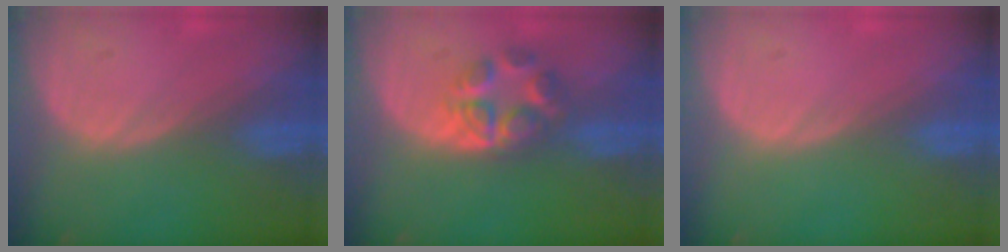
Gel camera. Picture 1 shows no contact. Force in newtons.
{"total": 5.5, "press": 5.2, "slide": 1.7}
{"total": 0.0}